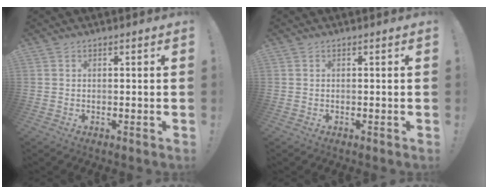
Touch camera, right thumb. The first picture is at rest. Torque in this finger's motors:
{"motor_torque": [0.00, 0.00, 0.00, 0.00, 0.05]}